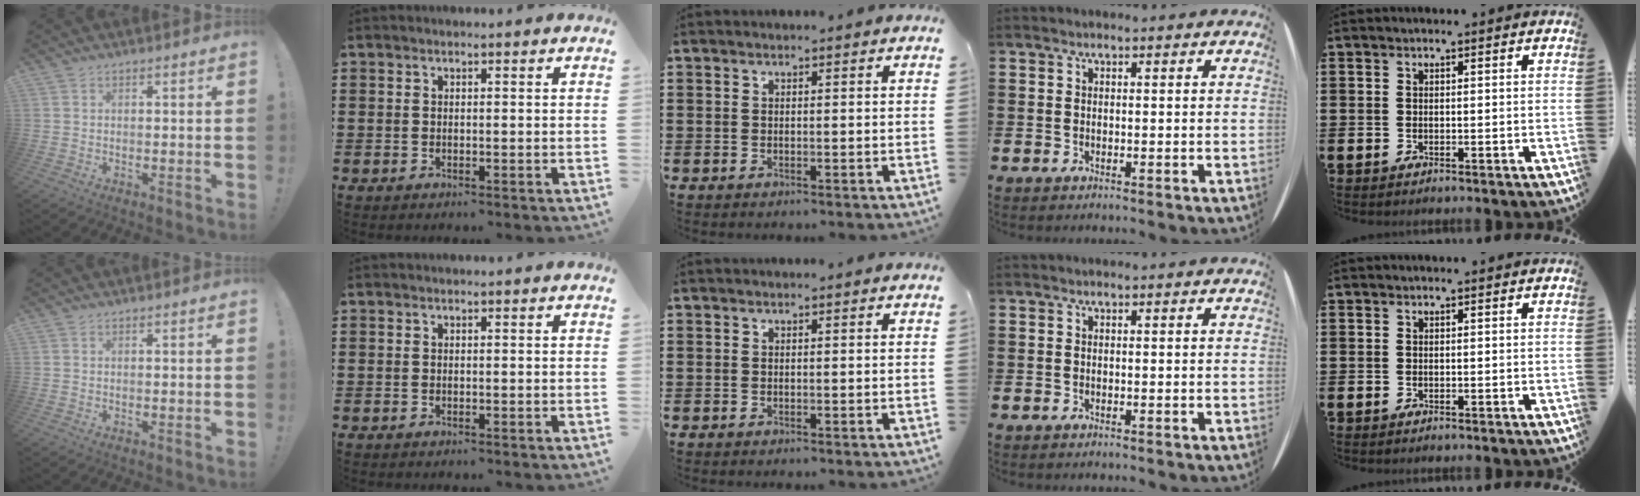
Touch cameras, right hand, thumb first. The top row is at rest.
{}